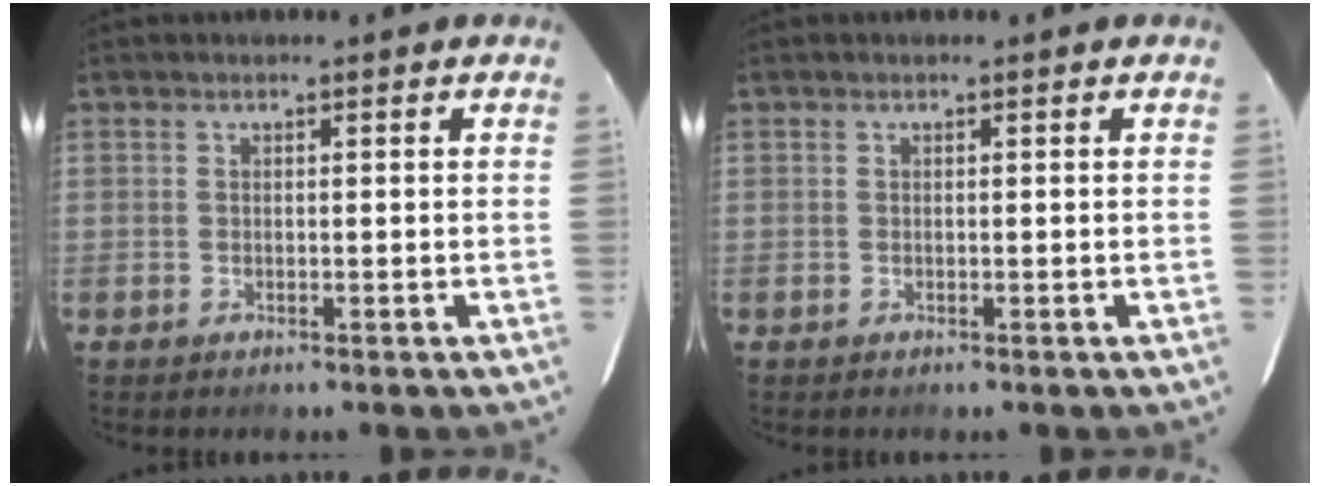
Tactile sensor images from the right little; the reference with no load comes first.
{"total": 0.0}